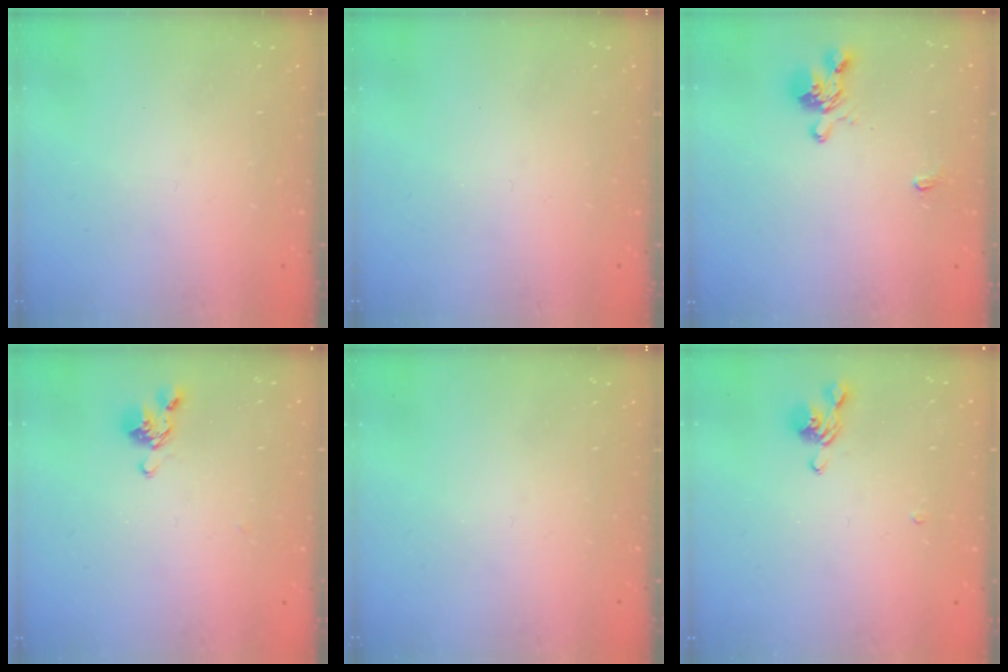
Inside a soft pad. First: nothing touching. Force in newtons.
{"total": 0.0}
{"total": 1.6, "press": 1.1, "slide": 1.1}
{"total": 2.7, "press": 2.5, "slide": 0.8}
{"total": 0.0}
{"total": 3.6, "press": 3.6, "slide": 0.3}